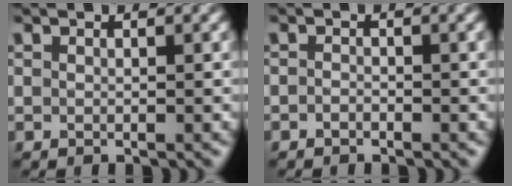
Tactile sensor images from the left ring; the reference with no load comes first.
{"total": 0.6, "force": [-0.5, 0.3, 0.3], "torque": [-0.005, -0.002, -0.009]}